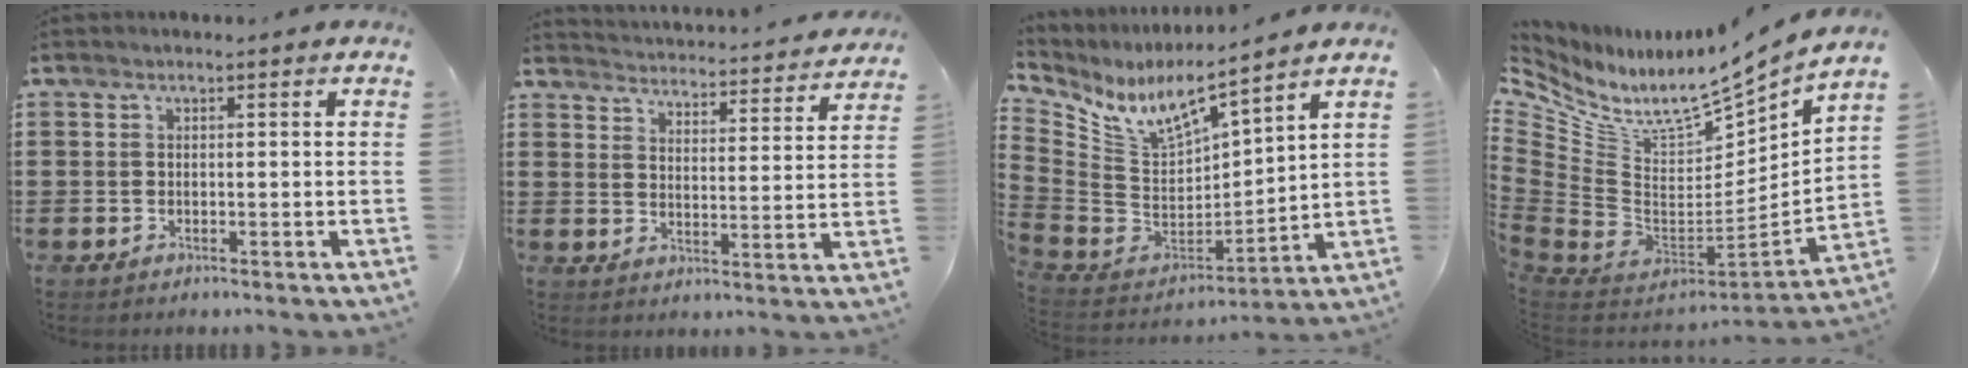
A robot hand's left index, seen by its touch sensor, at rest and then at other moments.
{"total": 3.5, "force": [3.4, -0.4, -0.2], "torque": [-0.011, -0.039, 0.051]}
{"total": 8.7, "force": [6.6, 2.1, 5.3], "torque": [-0.133, -0.049, 0.112]}
{"total": 8.5, "force": [6.0, 3.1, 5.3], "torque": [-0.113, -0.066, 0.096]}